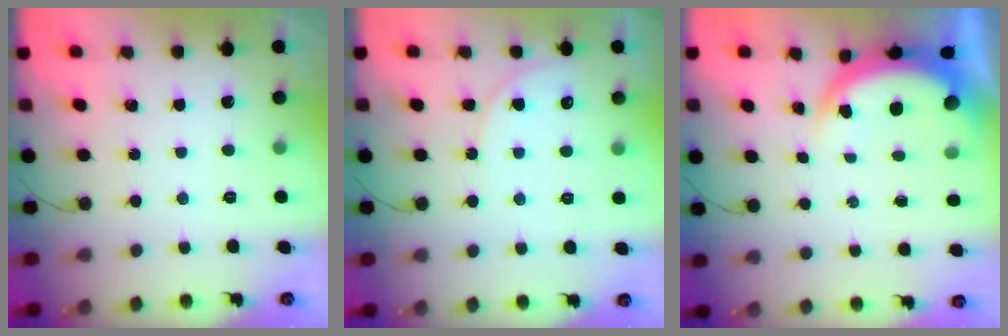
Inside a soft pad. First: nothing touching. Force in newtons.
{"total": 5.6, "press": 5.6, "slide": 0.2}
{"total": 5.1, "press": 5.1, "slide": 0.3}